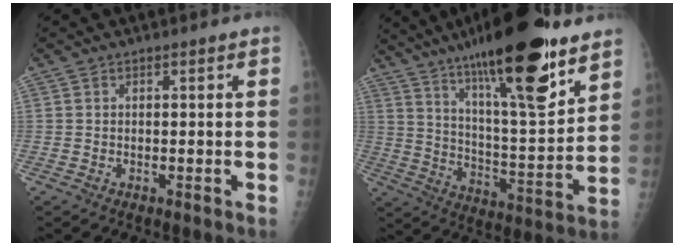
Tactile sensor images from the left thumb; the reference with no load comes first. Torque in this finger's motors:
{"motor_torque": [2.64, 1.09, 1.62, -1.16, 0.53]}